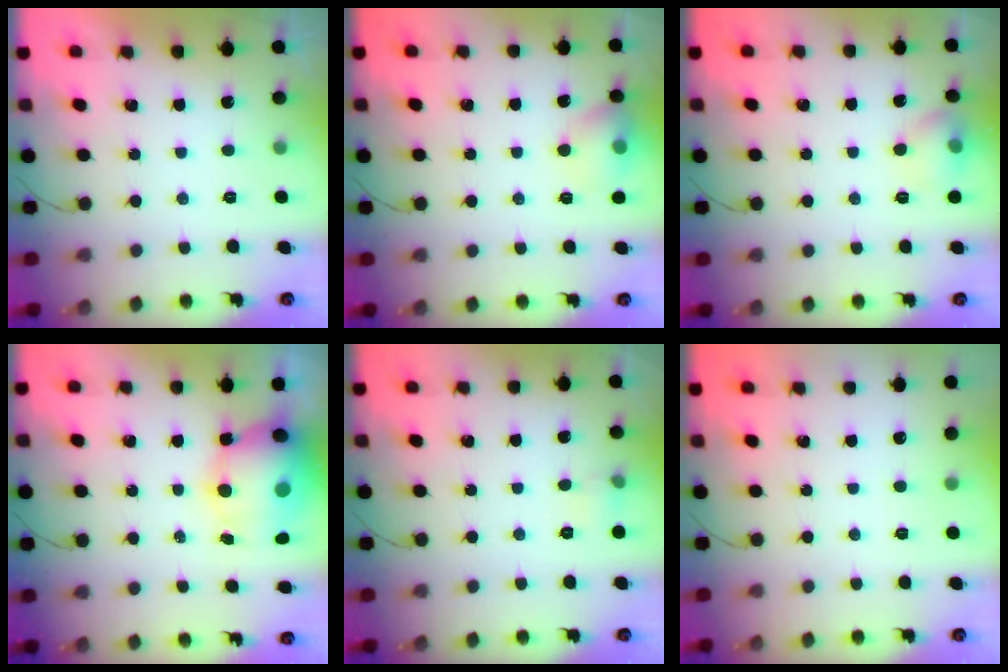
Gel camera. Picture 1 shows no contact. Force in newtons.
{"total": 8.7, "press": 8.5, "slide": 1.4}
{"total": 7.4, "press": 7.2, "slide": 1.9}
{"total": 12.4, "press": 12.1, "slide": 2.8}
{"total": 4.8, "press": 4.6, "slide": 1.5}
{"total": 0.0}